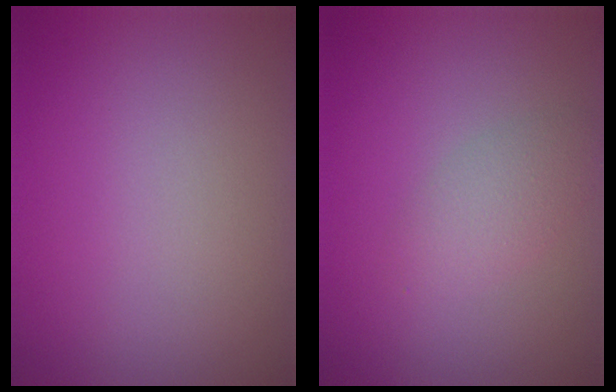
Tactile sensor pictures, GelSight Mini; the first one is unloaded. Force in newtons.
{"total": 2.1, "press": 2.1, "slide": 0.1}